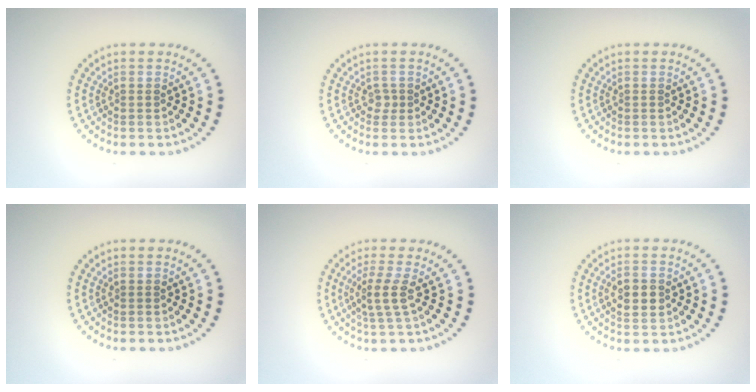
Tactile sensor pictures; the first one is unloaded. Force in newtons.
{"total": 0.9, "press": 0.7, "slide": 0.5}
{"total": 0.0}
{"total": 0.0}
{"total": 2.2, "press": 1.6, "slide": 1.5}
{"total": 2.2, "press": 2.2, "slide": 0.0}